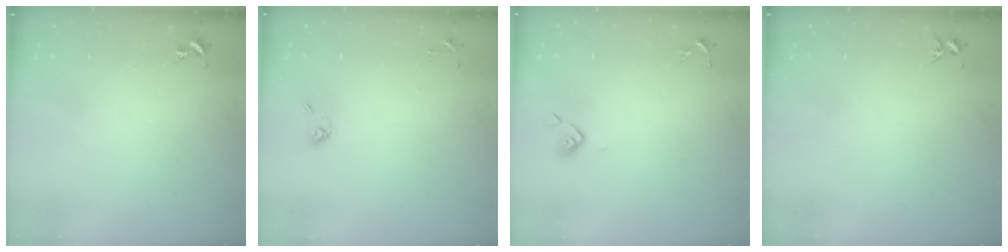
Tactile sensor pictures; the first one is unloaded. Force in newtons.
{"total": 6.5, "press": 6.4, "slide": 1.5}
{"total": 3.5, "press": 3.4, "slide": 0.9}
{"total": 3.7, "press": 3.6, "slide": 0.4}